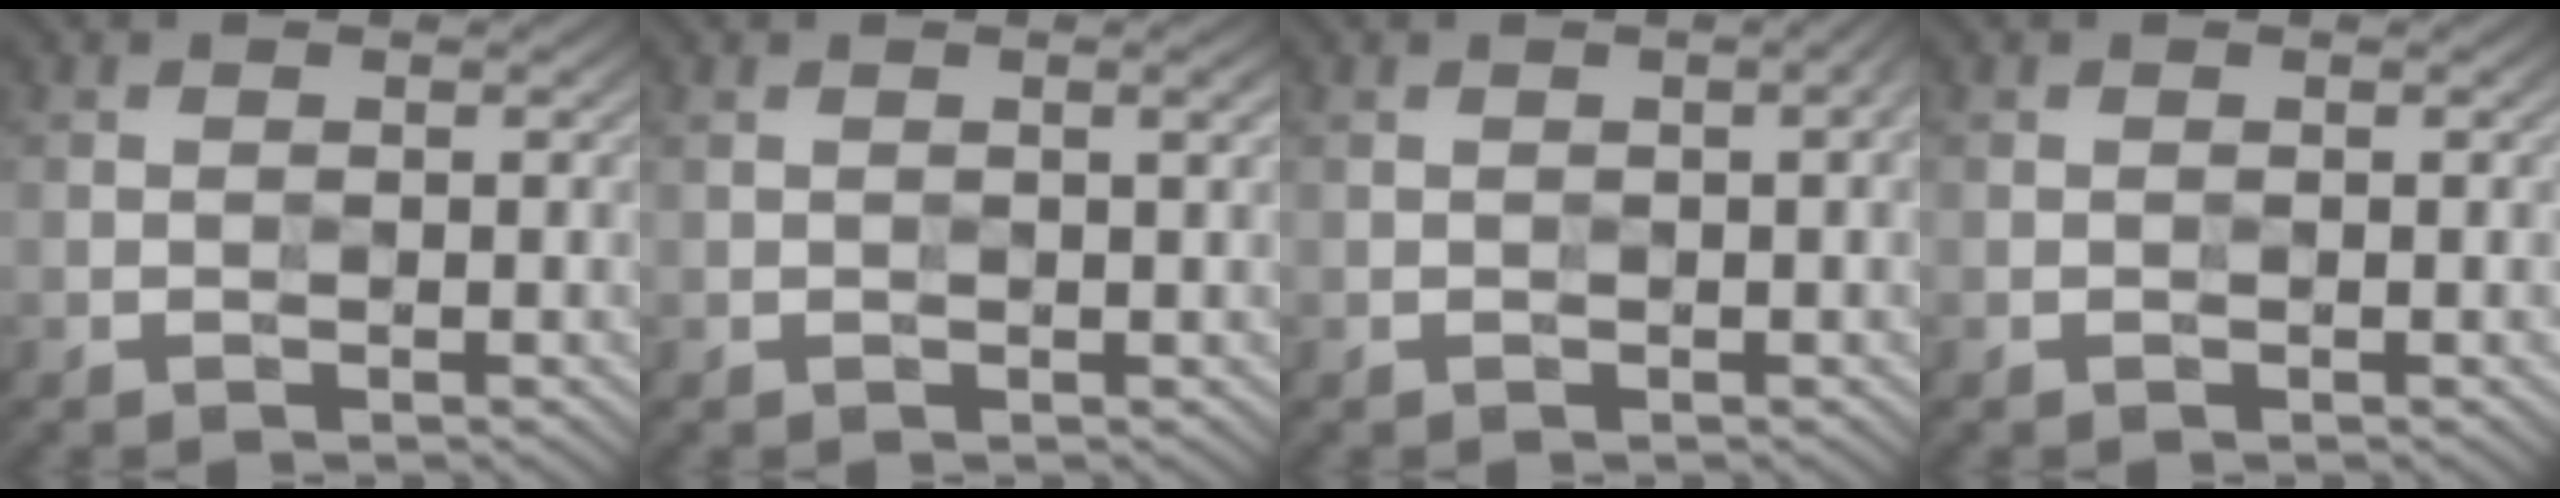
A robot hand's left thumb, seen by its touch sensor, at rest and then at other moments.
{"total": 1.6, "force": [0.6, 0.2, 1.4], "torque": [-0.025, 0.004, 0.007]}
{"total": 2.2, "force": [0.4, 0.5, 2.2], "torque": [-0.028, 0.008, 0.002]}
{"total": 0.0}